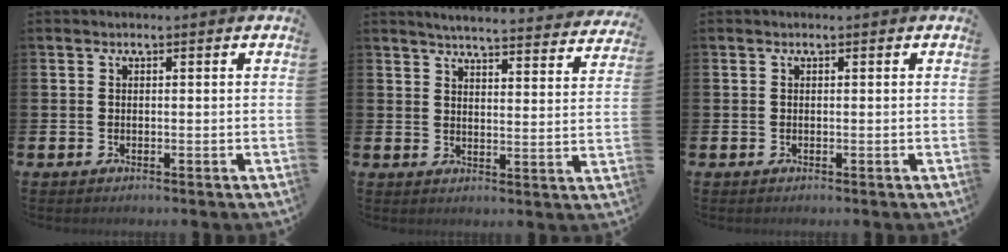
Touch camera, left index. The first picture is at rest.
{"total": 4.9, "force": [4.8, 0.0, 0.9], "torque": [-0.022, -0.040, 0.081]}
{"total": 0.0}